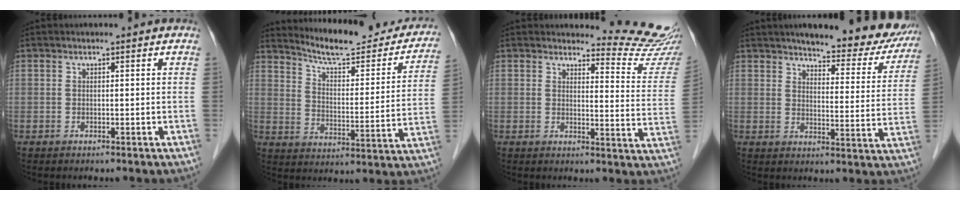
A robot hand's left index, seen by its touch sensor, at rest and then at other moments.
{"total": 19.9, "force": [18.1, 3.7, 7.4], "torque": [-0.092, -0.038, 0.236]}
{"total": 10.8, "force": [10.7, -0.3, 0.6], "torque": [0.000, -0.102, 0.105]}
{"total": 16.0, "force": [14.1, 3.7, 6.6], "torque": [-0.058, -0.025, 0.161]}